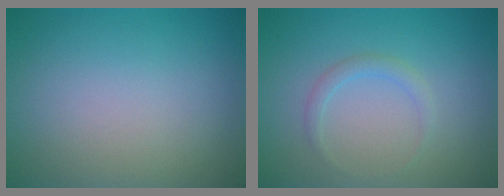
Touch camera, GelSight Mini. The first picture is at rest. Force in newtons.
{"total": 1.2, "press": 1.2, "slide": 0.0}